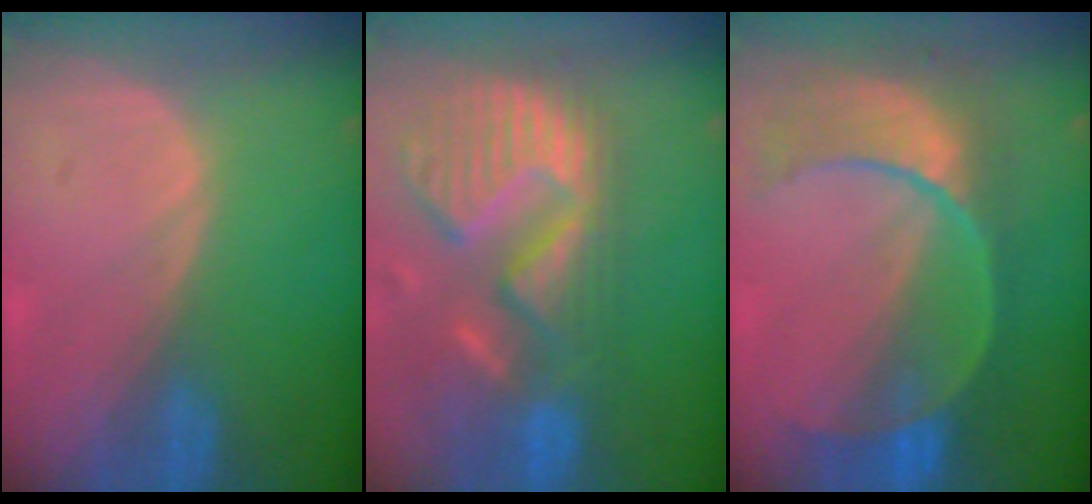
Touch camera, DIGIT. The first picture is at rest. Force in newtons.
{"total": 14.1, "press": 11.7, "slide": 7.7}
{"total": 10.3, "press": 9.0, "slide": 5.0}